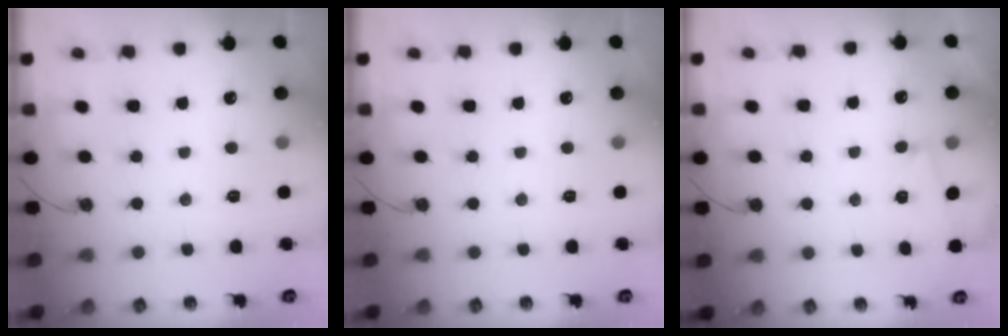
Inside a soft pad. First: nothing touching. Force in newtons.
{"total": 0.0}
{"total": 2.3, "press": 2.2, "slide": 0.9}